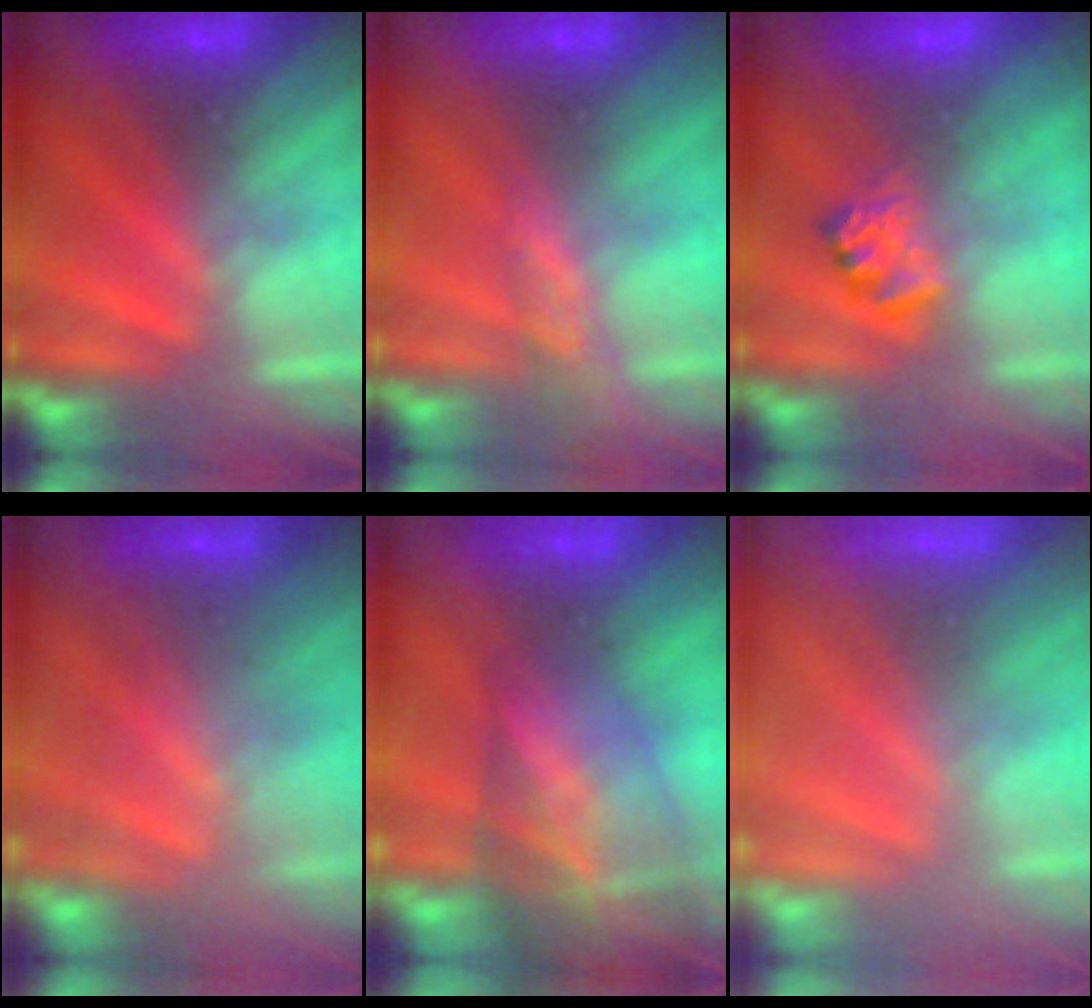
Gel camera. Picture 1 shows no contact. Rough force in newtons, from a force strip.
{"total": 2.6}
{"total": 2.4}
{"total": 4.1}
{"total": 8.8}
{"total": 11.8}